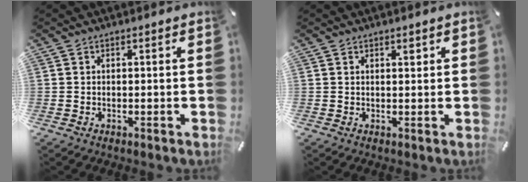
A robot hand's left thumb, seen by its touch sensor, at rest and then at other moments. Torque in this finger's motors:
{"motor_torque": [0.11, 0.35, 0.00, -0.47, 0.04]}